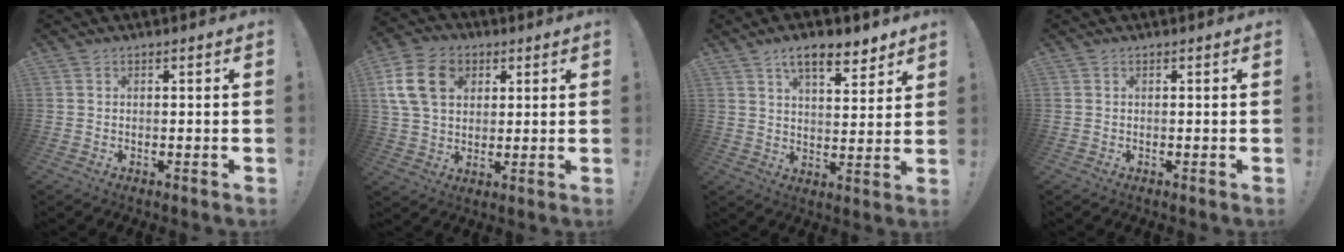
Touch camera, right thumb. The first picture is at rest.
{"total": 15.6, "force": [4.9, 11.6, 9.2], "torque": [-0.173, -0.012, 0.097]}
{"total": 9.8, "force": [6.8, 3.4, 6.1], "torque": [-0.088, -0.036, 0.120]}
{"total": 0.0}